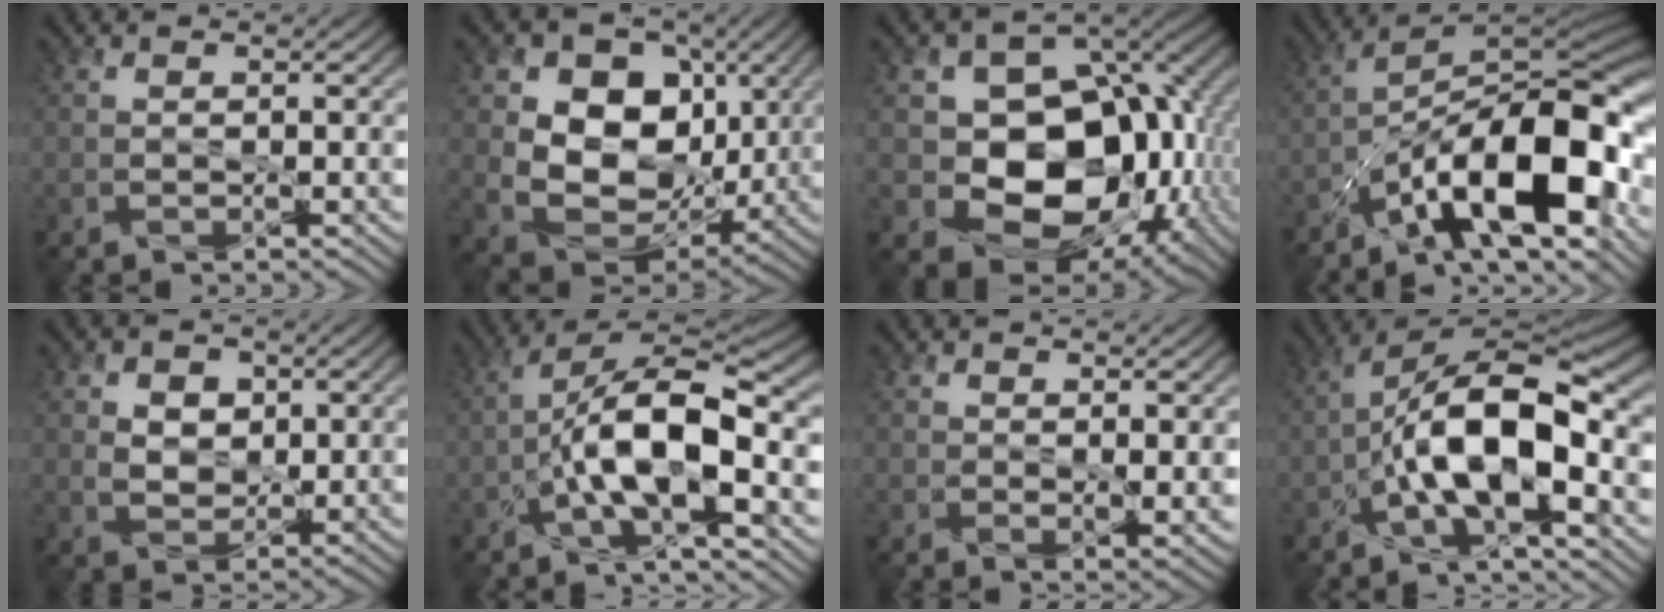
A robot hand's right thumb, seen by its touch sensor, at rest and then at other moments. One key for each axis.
{"total": 13.4, "fx": 2.8, "fy": 9.9, "fz": 8.5, "tx": -0.162, "ty": -0.001, "tz": 0.056}
{"total": 18.2, "fx": -0.8, "fy": 14.2, "fz": 11.3, "tx": -0.157, "ty": -0.035, "tz": 0.006}
{"total": 15.9, "fx": -8.3, "fy": 4.4, "fz": 12.9, "tx": -0.200, "ty": 0.008, "tz": -0.162}
{"total": 4.7, "fx": 1.6, "fy": 3.5, "fz": 2.7, "tx": -0.071, "ty": 0.010, "tz": 0.023}
{"total": 10.1, "fx": -3.5, "fy": 2.4, "fz": 9.2, "tx": -0.161, "ty": 0.023, "tz": -0.066}
{"total": 4.6, "fx": 1.3, "fy": 2.5, "fz": 3.6, "tx": -0.070, "ty": -0.012, "tz": 0.025}
{"total": 11.8, "fx": -3.3, "fy": 3.5, "fz": 10.7, "tx": -0.192, "ty": 0.016, "tz": -0.065}